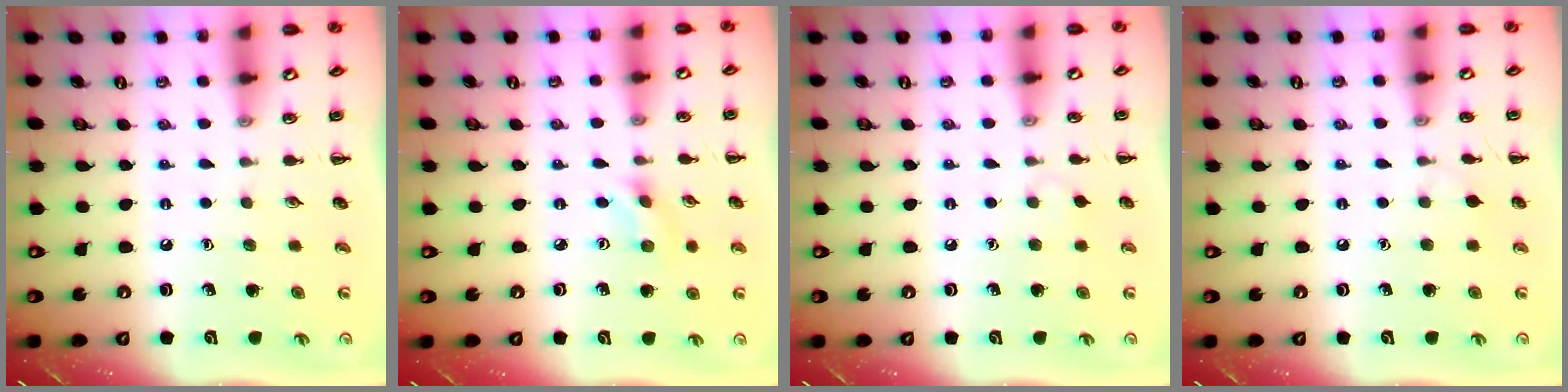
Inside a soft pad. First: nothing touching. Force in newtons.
{"total": 1.6, "press": 1.5, "slide": 0.5}
{"total": 2.8, "press": 2.6, "slide": 1.1}
{"total": 3.9, "press": 3.7, "slide": 1.3}